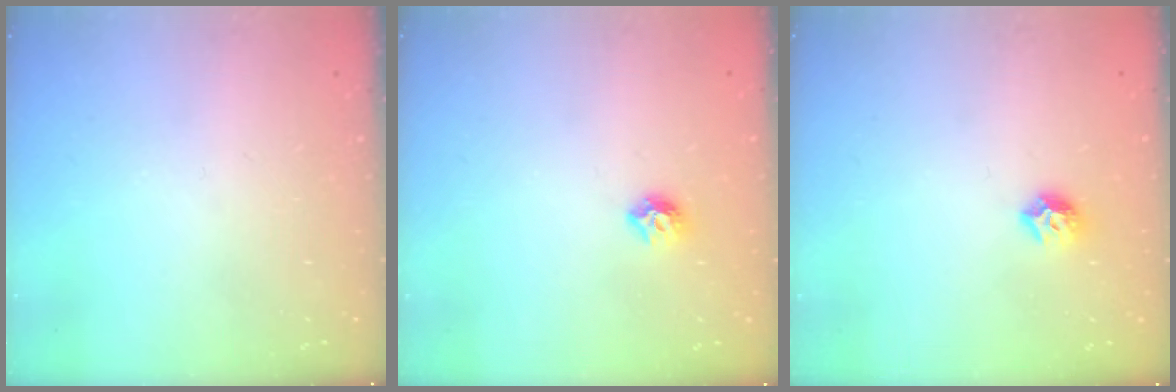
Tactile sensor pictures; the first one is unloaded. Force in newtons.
{"total": 6.1, "press": 6.0, "slide": 0.9}
{"total": 7.6, "press": 7.6, "slide": 0.7}